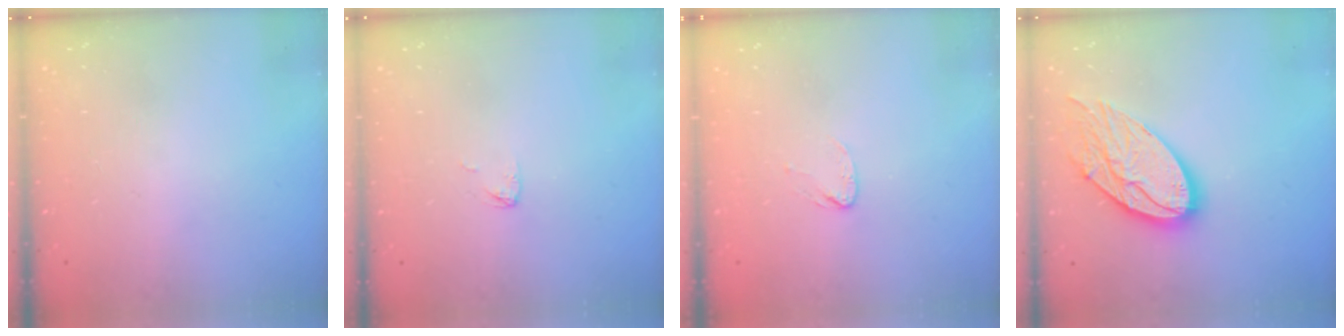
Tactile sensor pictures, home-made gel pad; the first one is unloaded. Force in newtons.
{"total": 2.8, "press": 2.7, "slide": 0.2}
{"total": 2.7, "press": 2.7, "slide": 0.2}
{"total": 17.3, "press": 17.2, "slide": 1.5}